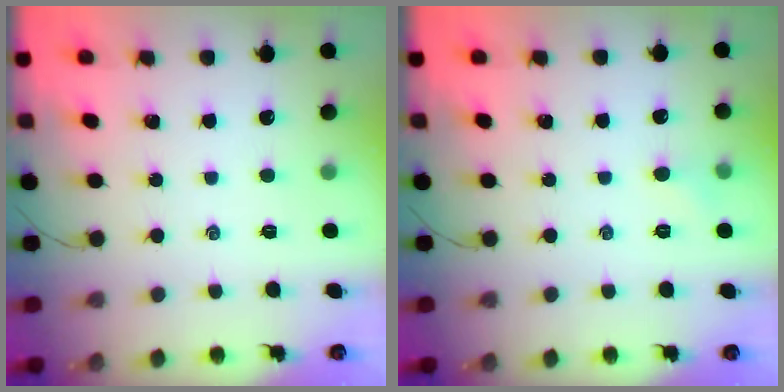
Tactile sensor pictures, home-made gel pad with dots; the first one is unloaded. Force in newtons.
{"total": 3.2, "press": 3.0, "slide": 1.1}